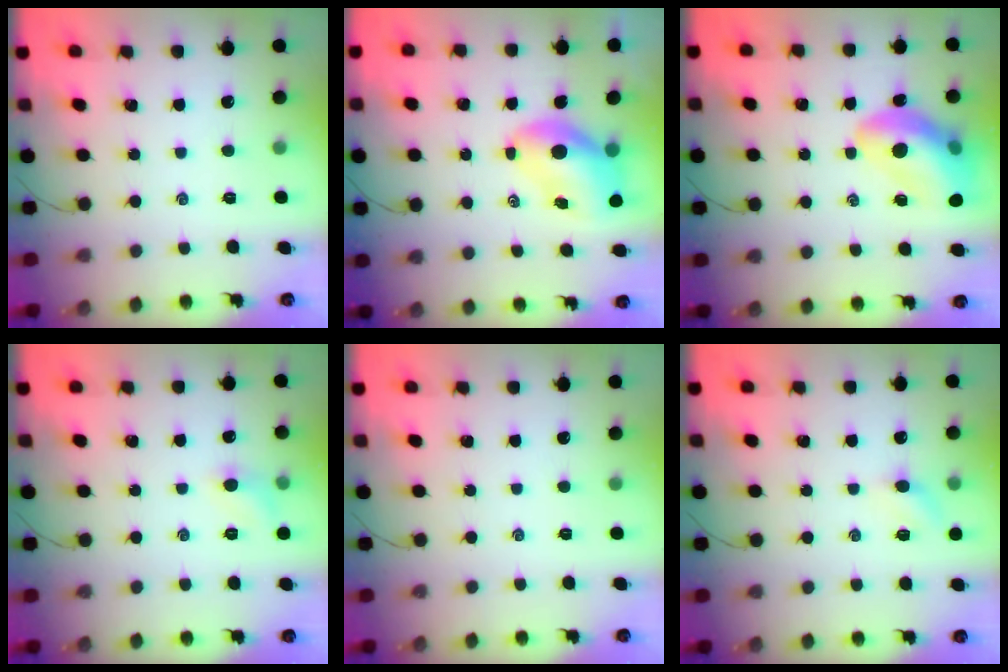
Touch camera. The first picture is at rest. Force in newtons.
{"total": 8.2, "press": 7.8, "slide": 2.4}
{"total": 16.7, "press": 16.1, "slide": 4.5}
{"total": 5.9, "press": 5.6, "slide": 1.7}
{"total": 0.0}
{"total": 4.0, "press": 3.9, "slide": 1.2}